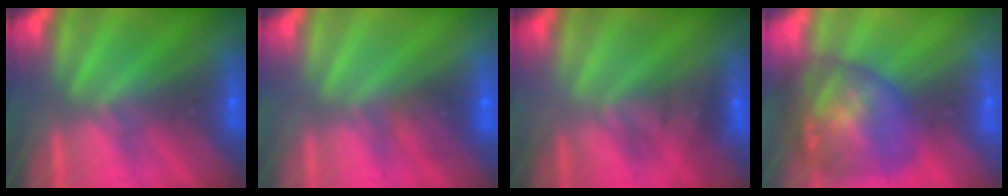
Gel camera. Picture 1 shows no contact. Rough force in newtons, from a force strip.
{"total": 1.2}
{"total": 1.6}
{"total": 7.0}